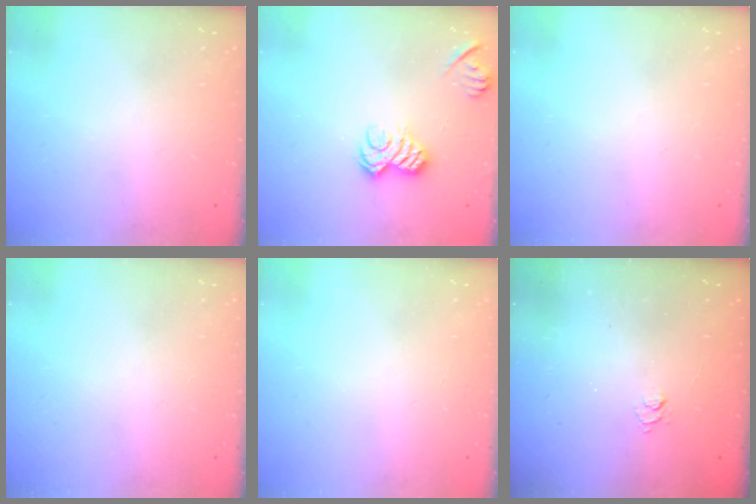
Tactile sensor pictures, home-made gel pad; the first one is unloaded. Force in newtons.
{"total": 8.7, "press": 8.7, "slide": 0.3}
{"total": 0.0}
{"total": 0.0}
{"total": 0.0}
{"total": 1.9, "press": 1.5, "slide": 1.3}